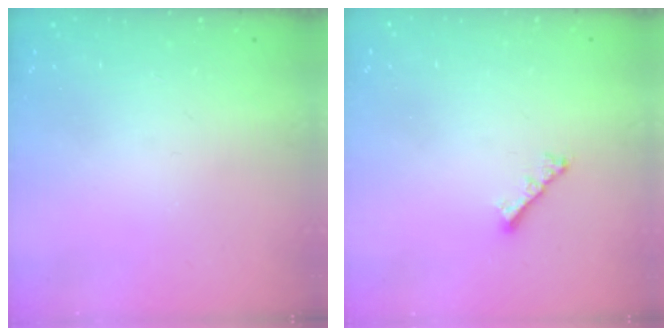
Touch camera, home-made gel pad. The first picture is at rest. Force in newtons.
{"total": 2.8, "press": 2.7, "slide": 0.6}